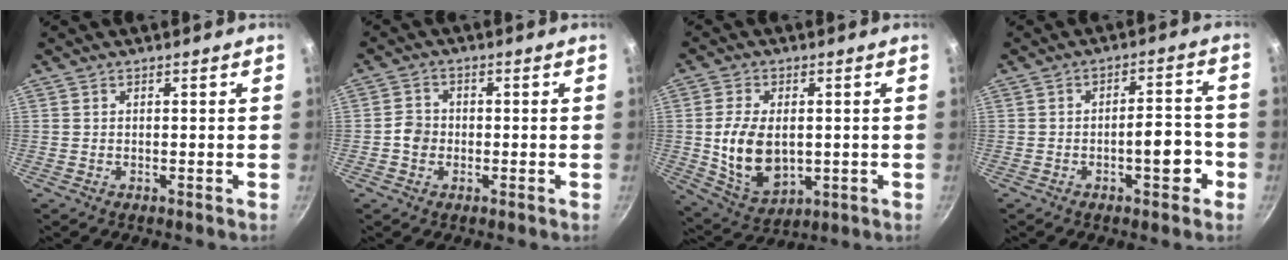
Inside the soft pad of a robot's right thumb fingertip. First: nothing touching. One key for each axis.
{"total": 3.2, "fx": -0.9, "fy": 2.8, "fz": 1.3, "tx": -0.009, "ty": 0.015, "tz": -0.021}
{"total": 12.1, "fx": 0.1, "fy": 7.8, "fz": 9.3, "tx": -0.160, "ty": -0.009, "tz": 0.020}
{"total": 7.2, "fx": -2.7, "fy": 2.9, "fz": 6.0, "tx": -0.054, "ty": 0.031, "tz": -0.036}